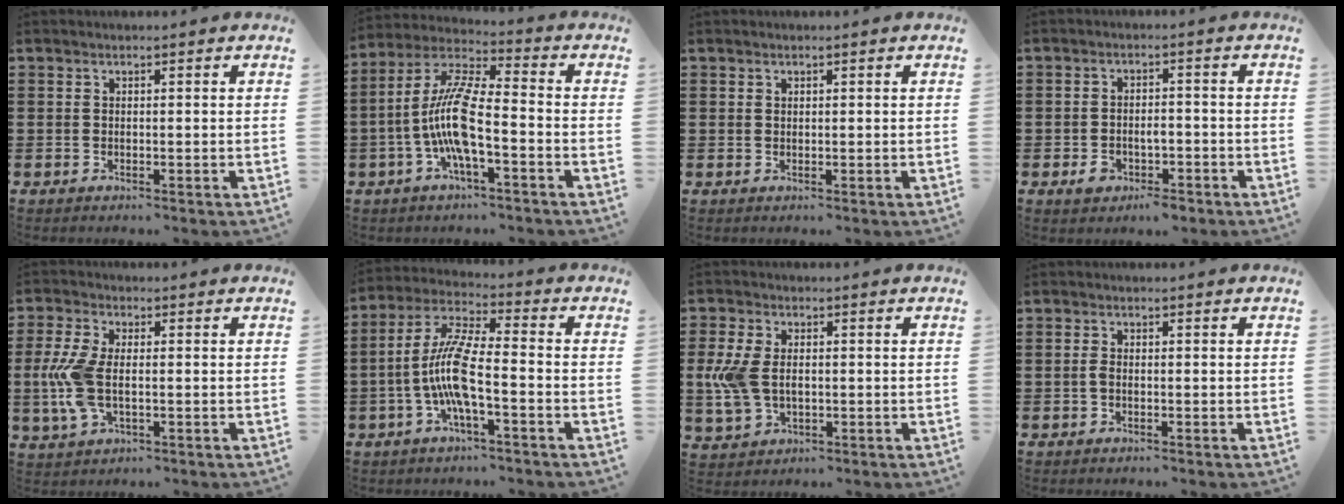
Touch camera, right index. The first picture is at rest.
{"total": 10.8, "force": [-2.8, 2.6, 10.1], "torque": [-0.233, -0.014, -0.060]}
{"total": 0.7, "force": [0.5, 0.5, 0.2], "torque": [-0.005, 0.002, 0.009]}
{"total": 3.1, "force": [-1.8, 1.7, 1.9], "torque": [-0.042, 0.002, -0.037]}
{"total": 8.1, "force": [-0.6, 3.8, 7.1], "torque": [-0.176, -0.009, -0.018]}
{"total": 9.6, "force": [-2.5, 2.0, 9.1], "torque": [-0.209, -0.016, -0.056]}
{"total": 6.6, "force": [-0.1, 4.2, 5.1], "torque": [-0.142, -0.002, -0.013]}
{"total": 1.2, "force": [-0.4, 0.5, 1.1], "torque": [-0.029, -0.004, -0.009]}